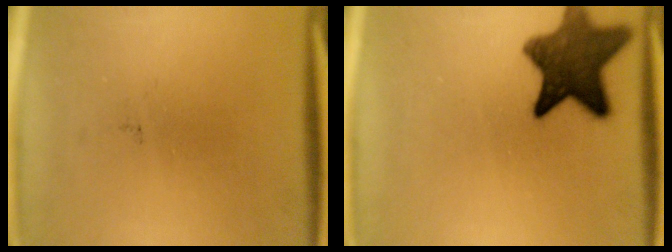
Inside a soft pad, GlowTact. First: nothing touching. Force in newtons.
{"total": 11.5}